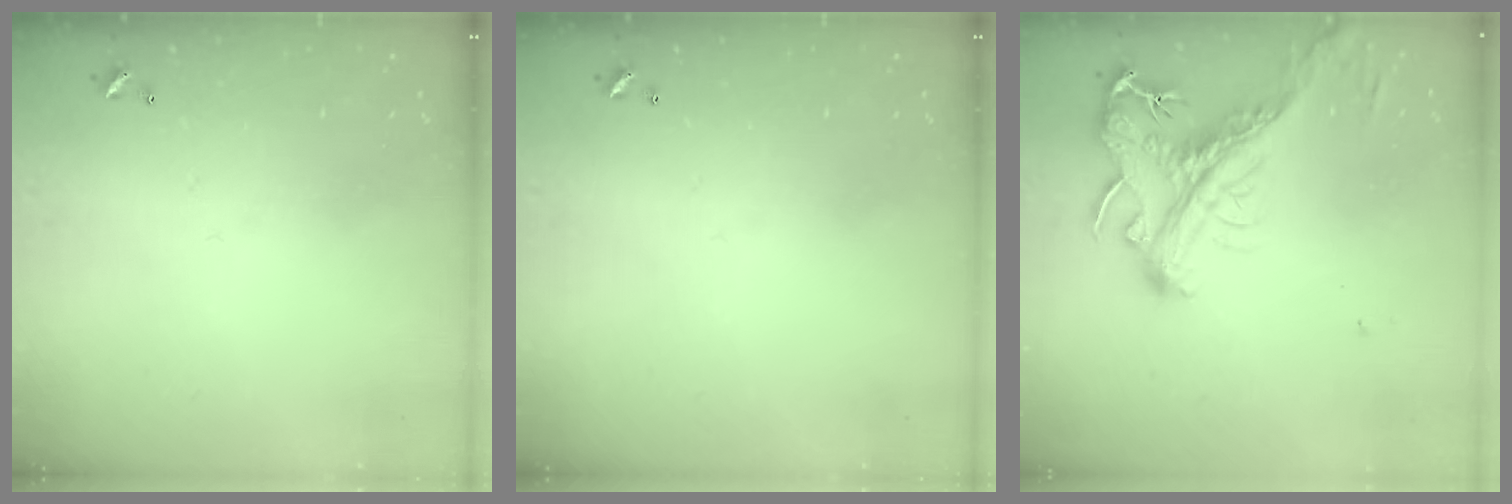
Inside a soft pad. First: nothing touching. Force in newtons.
{"total": 0.0}
{"total": 2.6, "press": 2.2, "slide": 1.4}